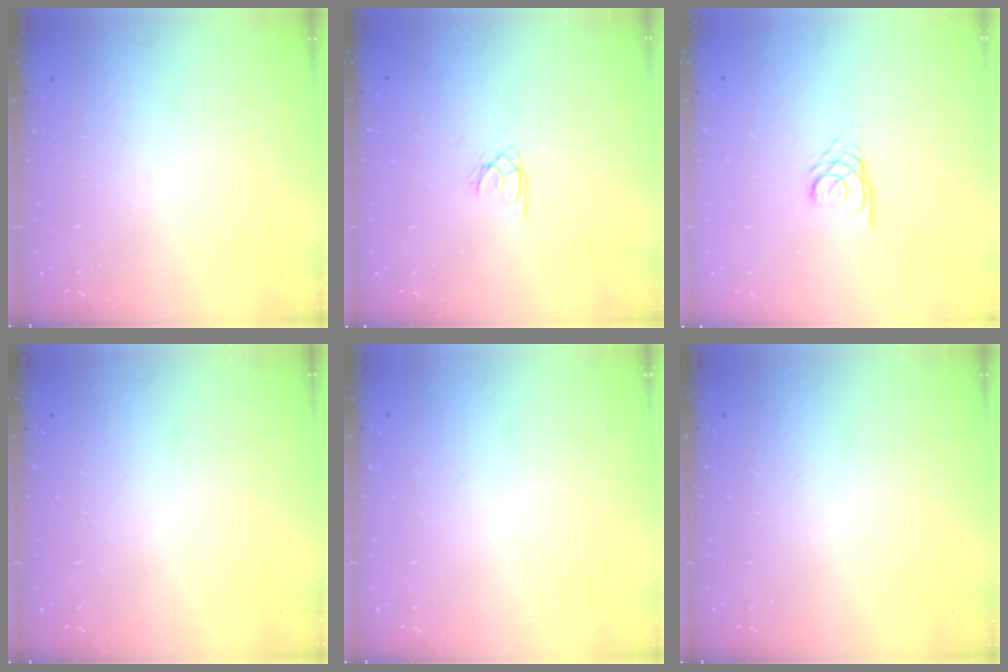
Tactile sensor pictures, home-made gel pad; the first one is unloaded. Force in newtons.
{"total": 1.7, "press": 1.7, "slide": 0.1}
{"total": 3.5, "press": 3.5, "slide": 0.4}
{"total": 0.0}
{"total": 0.0}
{"total": 0.0}